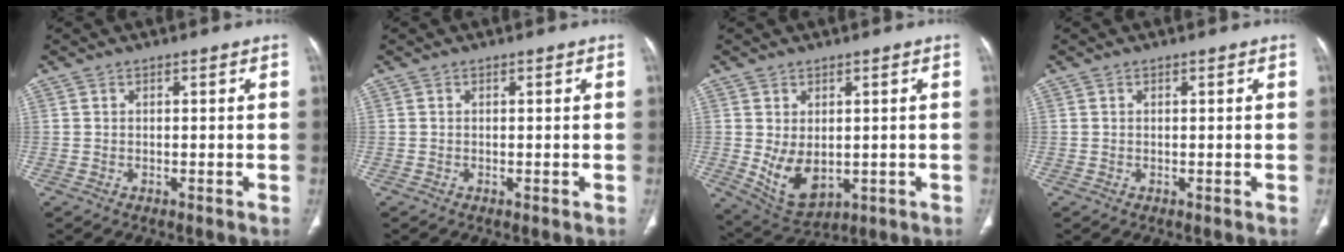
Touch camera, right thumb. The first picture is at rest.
{"total": 0.0}
{"total": 8.3, "force": [-0.5, 5.3, 6.3], "torque": [-0.100, -0.012, 0.016]}
{"total": 0.0}